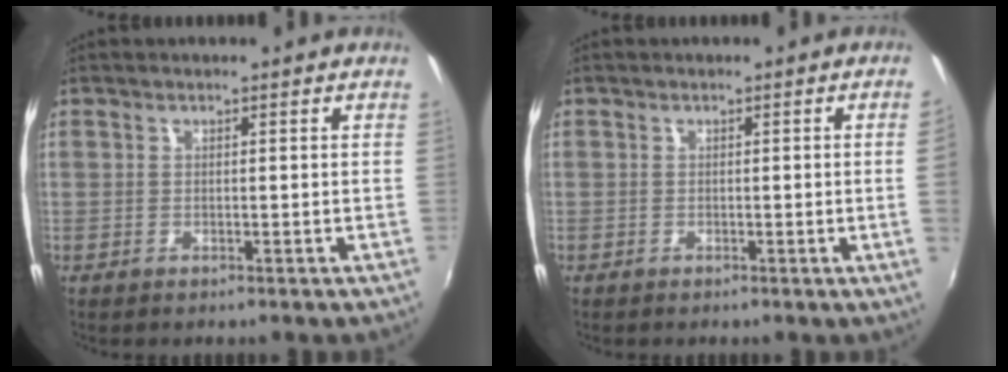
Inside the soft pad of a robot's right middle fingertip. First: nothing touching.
{"total": 1.7, "force": [-0.1, -1.1, 1.4], "torque": [-0.013, -0.012, 0.001]}